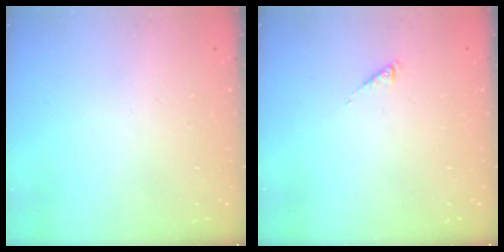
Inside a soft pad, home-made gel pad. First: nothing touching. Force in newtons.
{"total": 0.0}